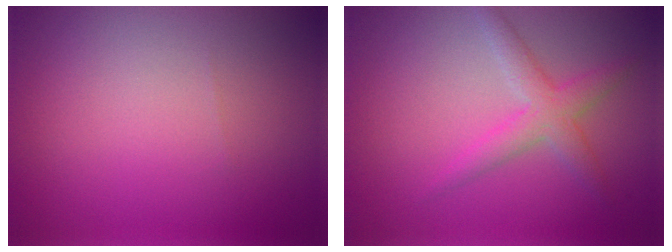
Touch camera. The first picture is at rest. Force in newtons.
{"total": 2.8, "press": 2.8, "slide": 0.0}